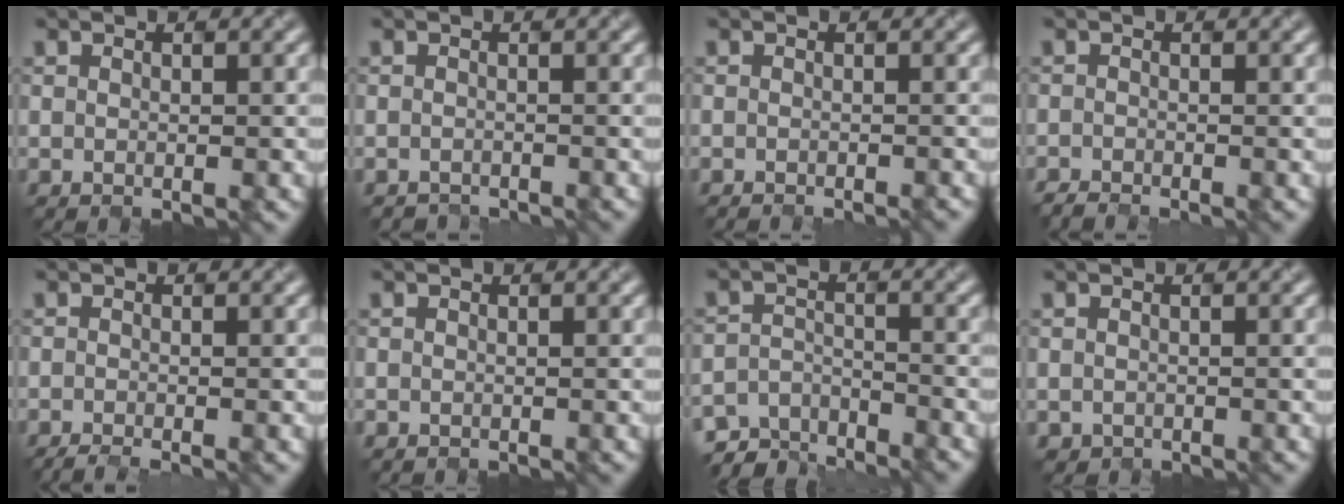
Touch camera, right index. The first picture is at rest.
{"total": 0.9, "force": [-0.6, -0.2, -0.6], "torque": [0.010, -0.008, -0.022]}
{"total": 0.6, "force": [-0.3, 0.4, 0.4], "torque": [0.009, 0.000, -0.014]}
{"total": 0.8, "force": [-0.8, 0.1, 0.2], "torque": [0.003, -0.007, -0.018]}
{"total": 1.7, "force": [-0.5, 0.8, 1.4], "torque": [-0.001, -0.002, -0.010]}
{"total": 0.6, "force": [0.2, -0.1, -0.5], "torque": [0.006, -0.002, 0.002]}
{"total": 4.8, "force": [-4.7, 0.8, -0.2], "torque": [0.001, -0.010, -0.089]}
{"total": 0.7, "force": [-0.1, 0.1, -0.7], "torque": [0.008, -0.003, 0.004]}